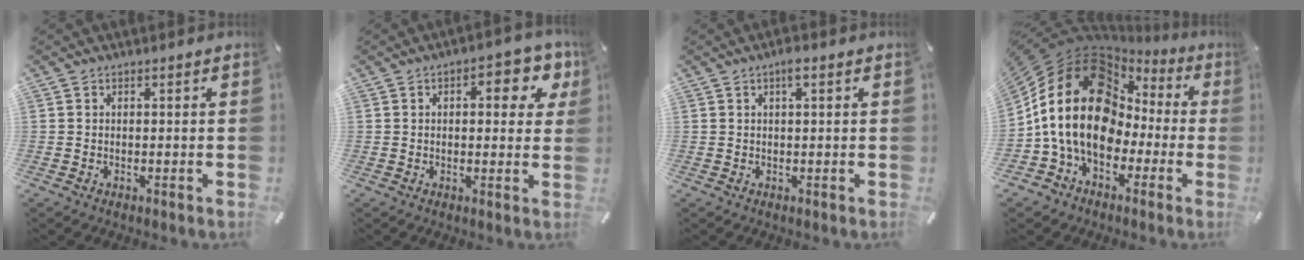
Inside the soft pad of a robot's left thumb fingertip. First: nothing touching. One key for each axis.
{"total": 7.7, "fx": 2.4, "fy": 4.0, "fz": 6.1, "tx": -0.074, "ty": -0.006, "tz": 0.033}
{"total": 2.2, "fx": 0.9, "fy": 0.5, "fz": 1.9, "tx": -0.040, "ty": 0.004, "tz": 0.014}
{"total": 21.2, "fx": 1.3, "fy": 16.8, "fz": 12.9, "tx": -0.271, "ty": -0.017, "tz": 0.018}